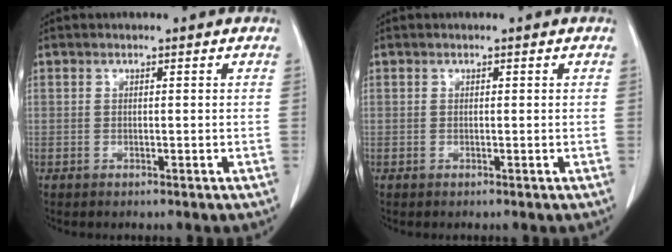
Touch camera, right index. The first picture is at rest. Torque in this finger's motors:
{"motor_torque": [0.06, -0.04, 0.04, 0.01]}